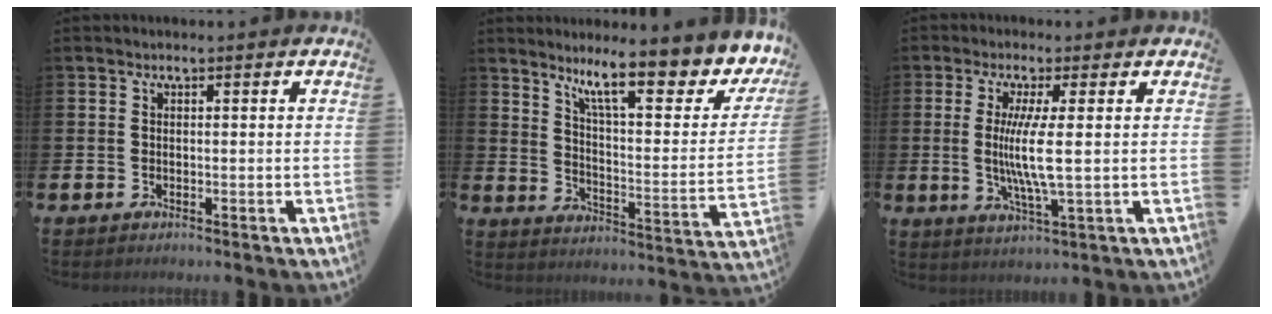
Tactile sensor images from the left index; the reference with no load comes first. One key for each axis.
{"total": 11.9, "fx": 8.9, "fy": 3.0, "fz": 7.2, "tx": -0.128, "ty": -0.066, "tz": 0.143}
{"total": 6.5, "fx": 0.5, "fy": 0.5, "fz": 6.4, "tx": -0.126, "ty": -0.009, "tz": 0.003}